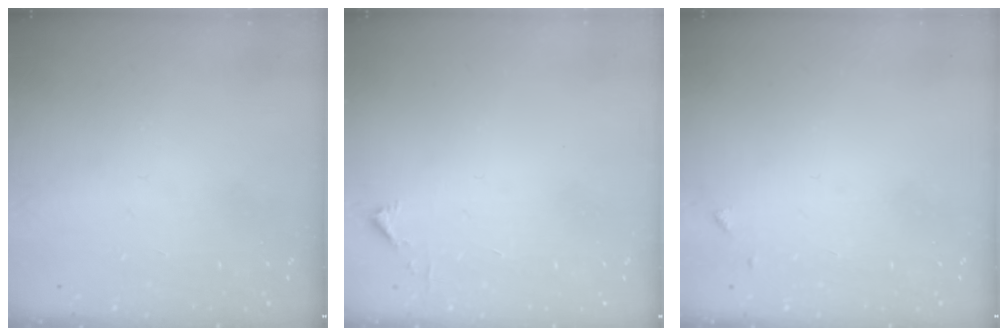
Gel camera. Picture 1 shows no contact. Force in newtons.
{"total": 2.3, "press": 2.3, "slide": 0.2}
{"total": 5.1, "press": 5.1, "slide": 0.5}